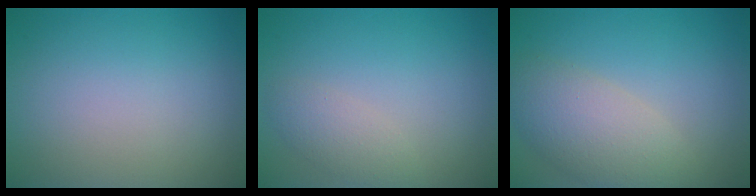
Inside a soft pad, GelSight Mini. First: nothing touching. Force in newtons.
{"total": 1.9, "press": 1.9, "slide": 0.1}
{"total": 5.2, "press": 5.2, "slide": 0.3}